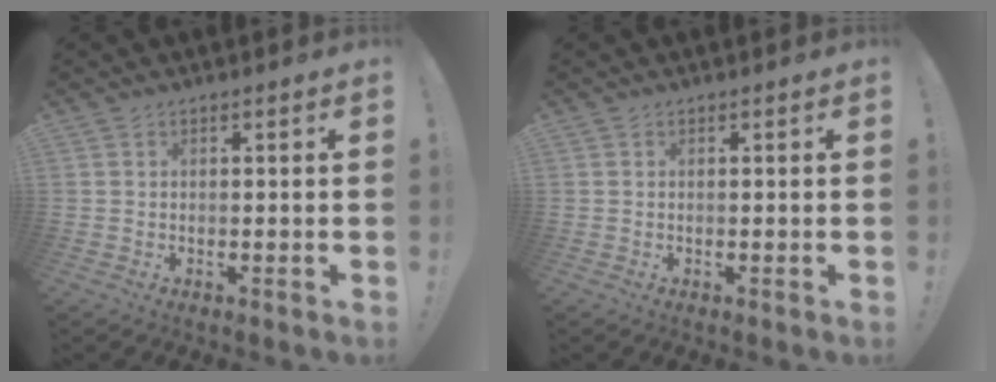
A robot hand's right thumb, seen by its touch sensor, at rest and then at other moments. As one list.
[{"total": 0.0}]